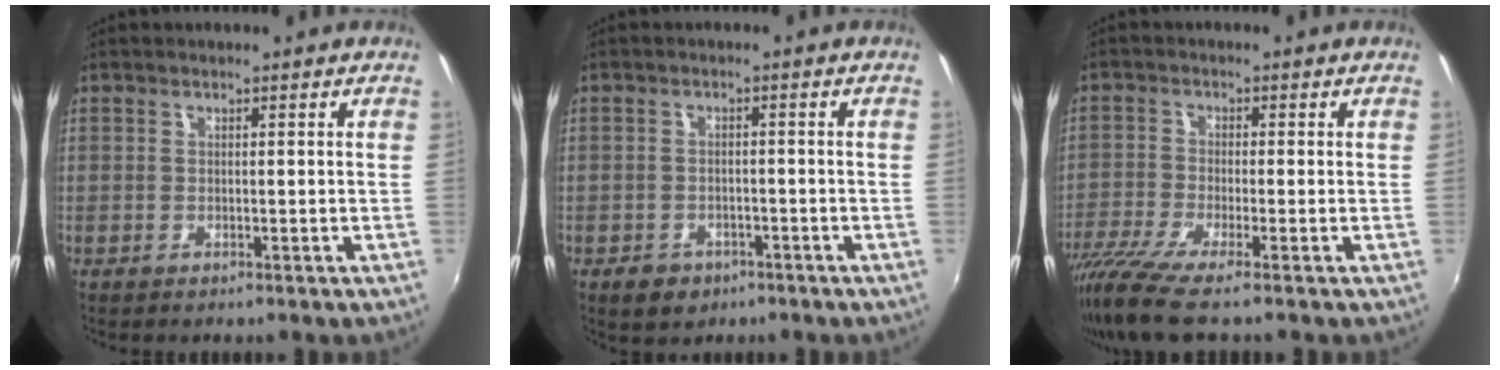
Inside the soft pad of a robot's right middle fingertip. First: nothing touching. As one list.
[{"total": 4.3, "force": [-2.6, 3.0, 1.6], "torque": [-0.042, -0.001, -0.034]}, {"total": 7.3, "force": [-5.7, -0.4, 4.6], "torque": [-0.112, -0.030, -0.107]}]